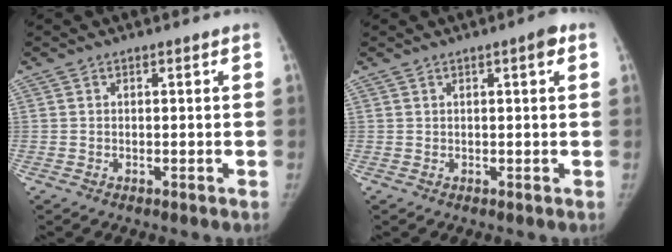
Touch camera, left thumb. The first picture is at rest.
{"total": 2.0, "force": [0.8, 0.5, 1.8], "torque": [-0.024, 0.002, 0.008]}